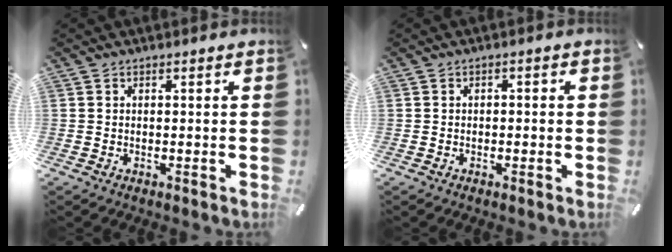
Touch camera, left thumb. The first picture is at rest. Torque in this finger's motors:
{"motor_torque": [-0.09, -0.41, 0.03, 0.08, -0.01]}